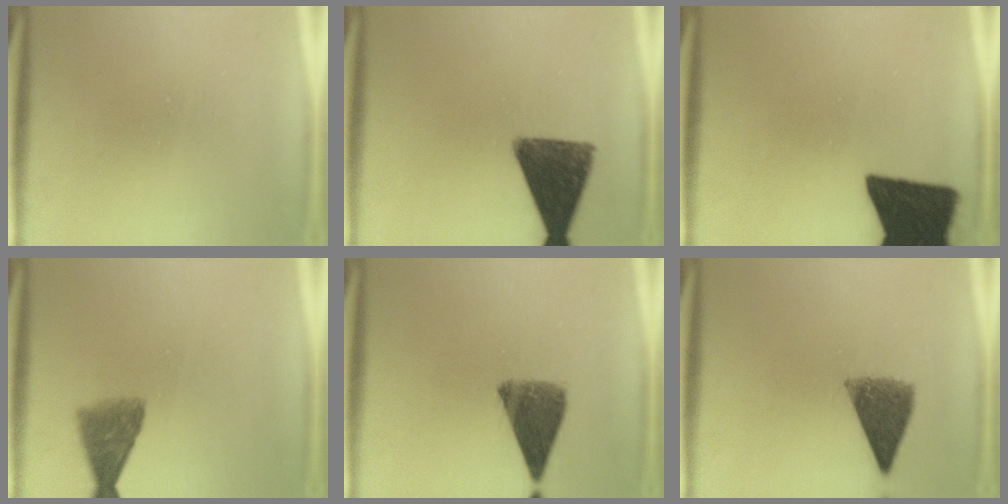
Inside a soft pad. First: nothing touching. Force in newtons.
{"total": 12.6}
{"total": 18.0}
{"total": 5.5}
{"total": 8.8}
{"total": 7.4}